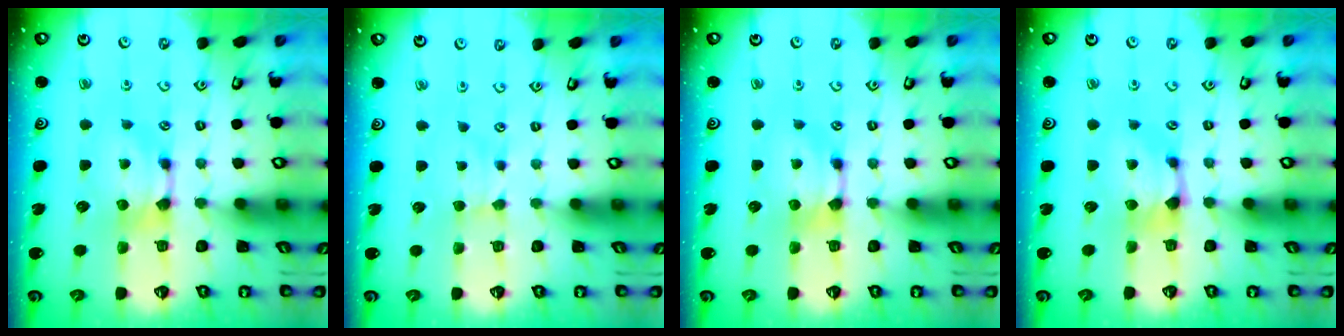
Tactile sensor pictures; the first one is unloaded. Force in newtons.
{"total": 2.7, "press": 2.6, "slide": 0.4}
{"total": 0.0}
{"total": 0.8, "press": 0.4, "slide": 0.7}